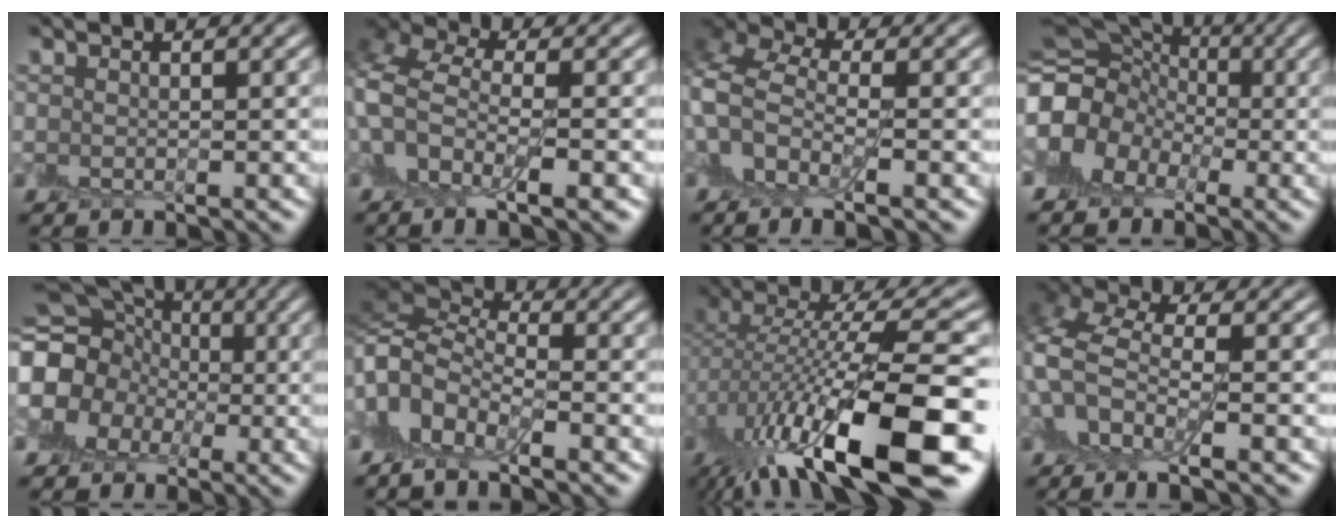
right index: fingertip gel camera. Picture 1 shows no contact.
{"total": 6.5, "force": [-1.7, 3.7, 5.0], "torque": [-0.109, -0.002, -0.042]}
{"total": 5.7, "force": [-1.5, 3.4, 4.4], "torque": [-0.101, 0.003, -0.047]}
{"total": 9.7, "force": [-2.0, 7.9, 5.1], "torque": [-0.083, 0.004, -0.060]}
{"total": 11.1, "force": [-1.1, 9.6, 5.4], "torque": [-0.107, 0.004, -0.060]}
{"total": 4.5, "force": [-1.1, 2.5, 3.6], "torque": [-0.074, 0.011, -0.047]}
{"total": 14.9, "force": [-5.4, 4.3, 13.2], "torque": [-0.241, 0.005, -0.087]}
{"total": 6.1, "force": [-0.8, 3.4, 5.0], "torque": [-0.114, 0.003, -0.032]}